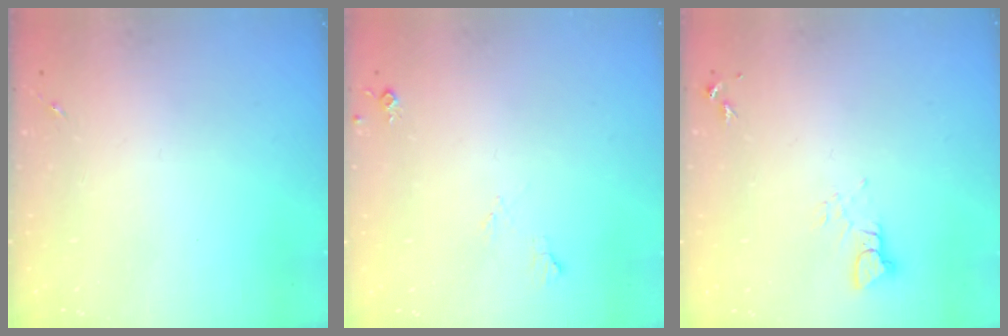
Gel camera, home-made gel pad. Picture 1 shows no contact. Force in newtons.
{"total": 5.1, "press": 5.1, "slide": 0.8}
{"total": 3.3, "press": 3.3, "slide": 0.3}